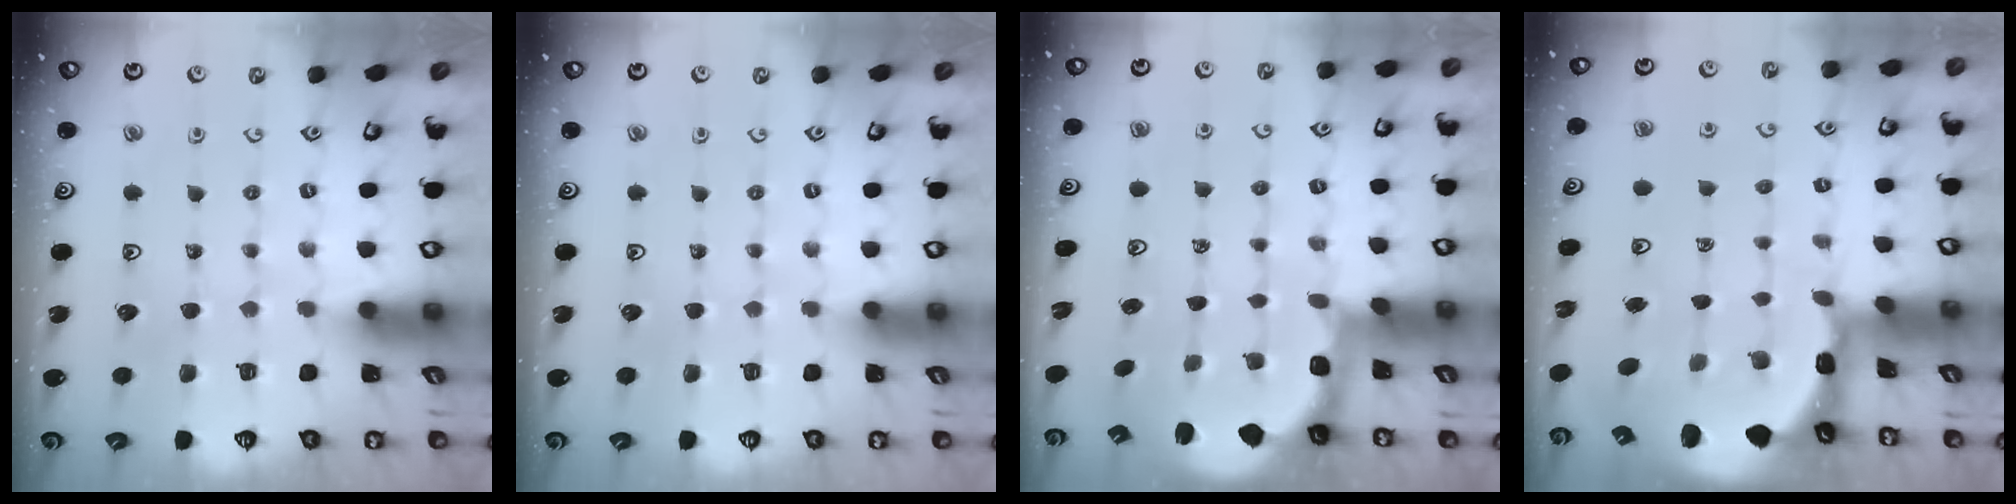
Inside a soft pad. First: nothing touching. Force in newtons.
{"total": 0.0}
{"total": 2.4, "press": 1.2, "slide": 2.1}
{"total": 2.5, "press": 2.4, "slide": 0.9}